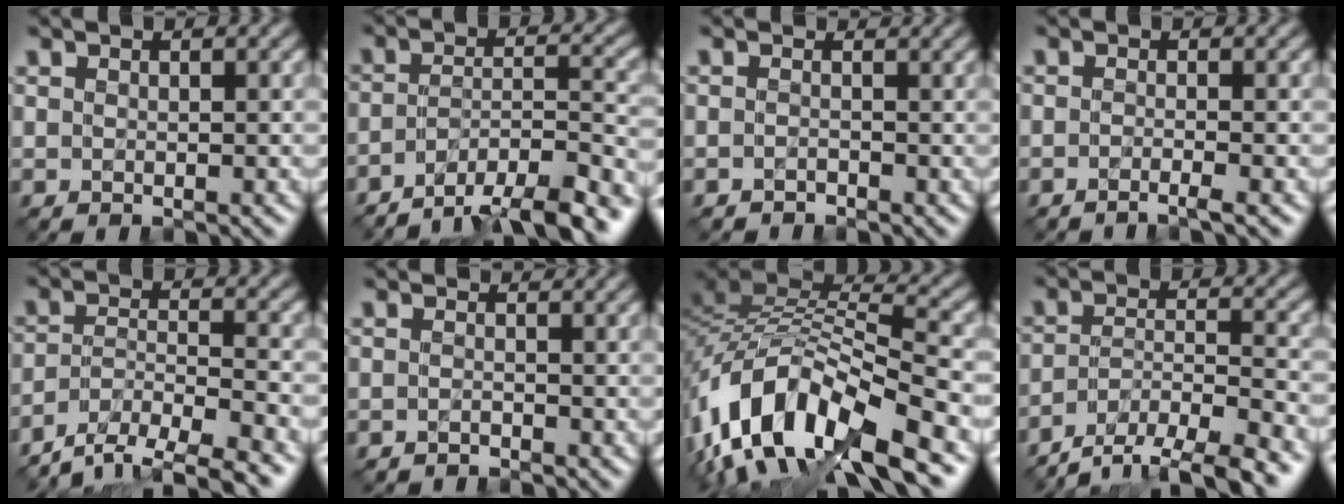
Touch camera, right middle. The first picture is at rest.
{"total": 8.6, "force": [-6.8, 2.1, 4.8], "torque": [-0.071, 0.000, -0.112]}
{"total": 0.9, "force": [-0.8, 0.3, 0.0], "torque": [-0.002, -0.001, -0.015]}
{"total": 1.5, "force": [-1.1, 0.1, 1.0], "torque": [-0.009, -0.008, -0.031]}
{"total": 6.5, "force": [-5.7, 1.4, 2.7], "torque": [-0.045, -0.011, -0.098]}
{"total": 0.6, "force": [-0.6, 0.3, 0.1], "torque": [-0.003, 0.000, -0.013]}
{"total": 14.1, "force": [-7.4, 6.3, 10.2], "torque": [-0.210, 0.015, -0.143]}
{"total": 8.6, "force": [-7.3, 2.3, 3.9], "torque": [-0.063, -0.016, -0.122]}